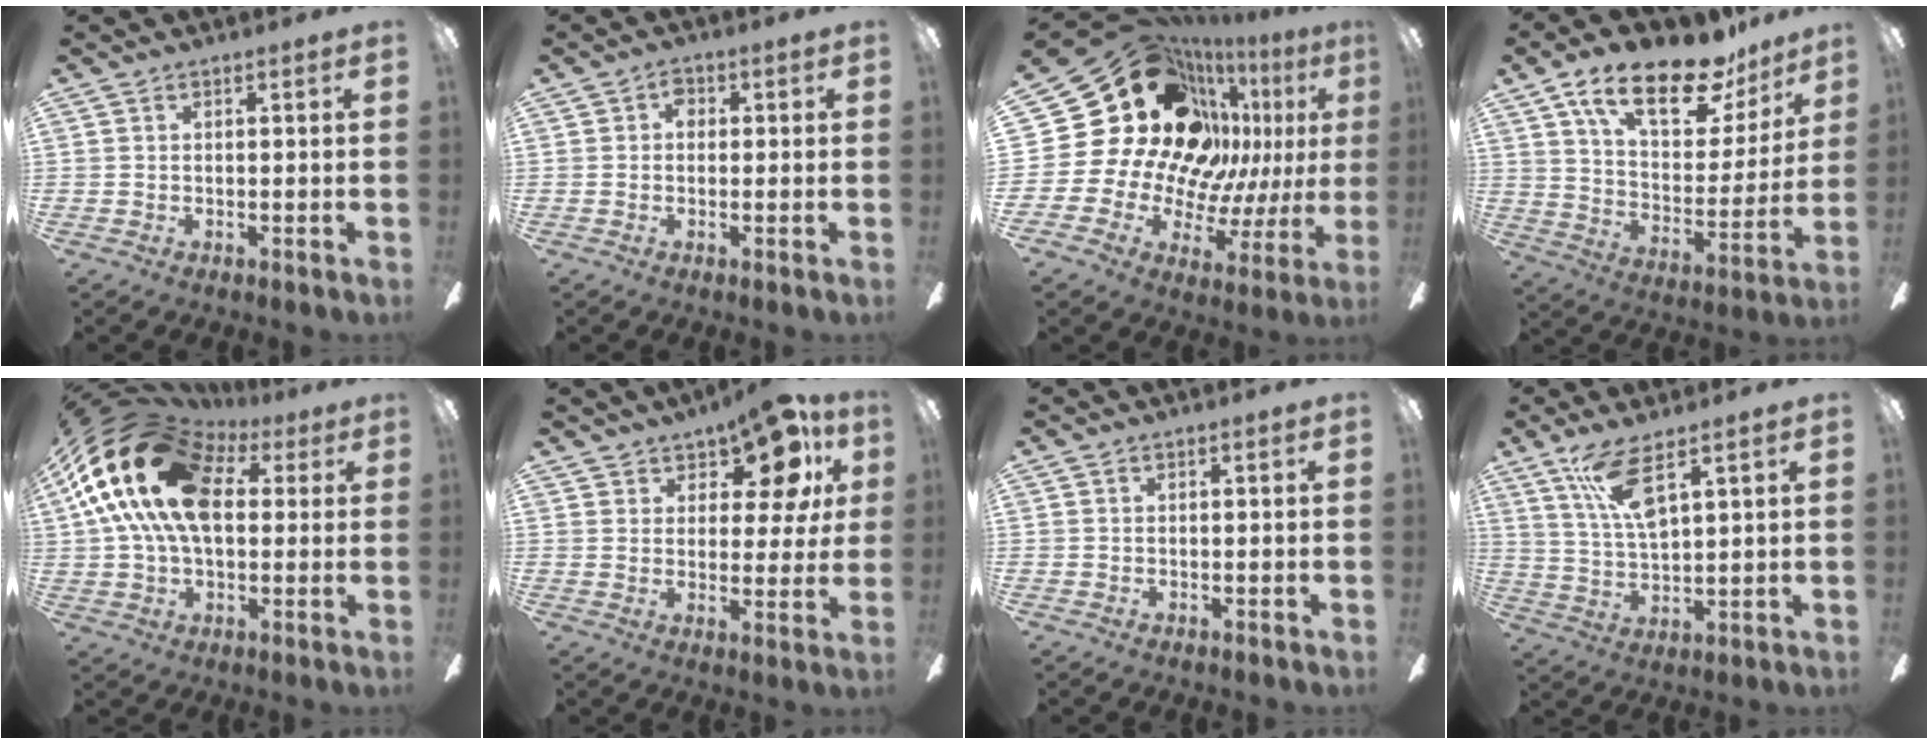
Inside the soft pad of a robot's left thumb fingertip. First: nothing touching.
{"total": 2.5, "force": [0.1, 2.0, 1.5], "torque": [-0.023, 0.006, -0.002]}
{"total": 28.7, "force": [10.2, 21.5, 16.1], "torque": [-0.271, -0.108, 0.240]}
{"total": 20.7, "force": [14.2, 8.6, 12.3], "torque": [-0.193, -0.085, 0.243]}
{"total": 24.4, "force": [6.5, 15.6, 17.6], "torque": [-0.359, -0.002, 0.109]}
{"total": 12.4, "force": [8.6, 5.7, 6.9], "torque": [-0.099, -0.049, 0.152]}
{"total": 0.0}
{"total": 10.1, "force": [6.5, 2.7, 7.2], "torque": [-0.147, -0.019, 0.116]}